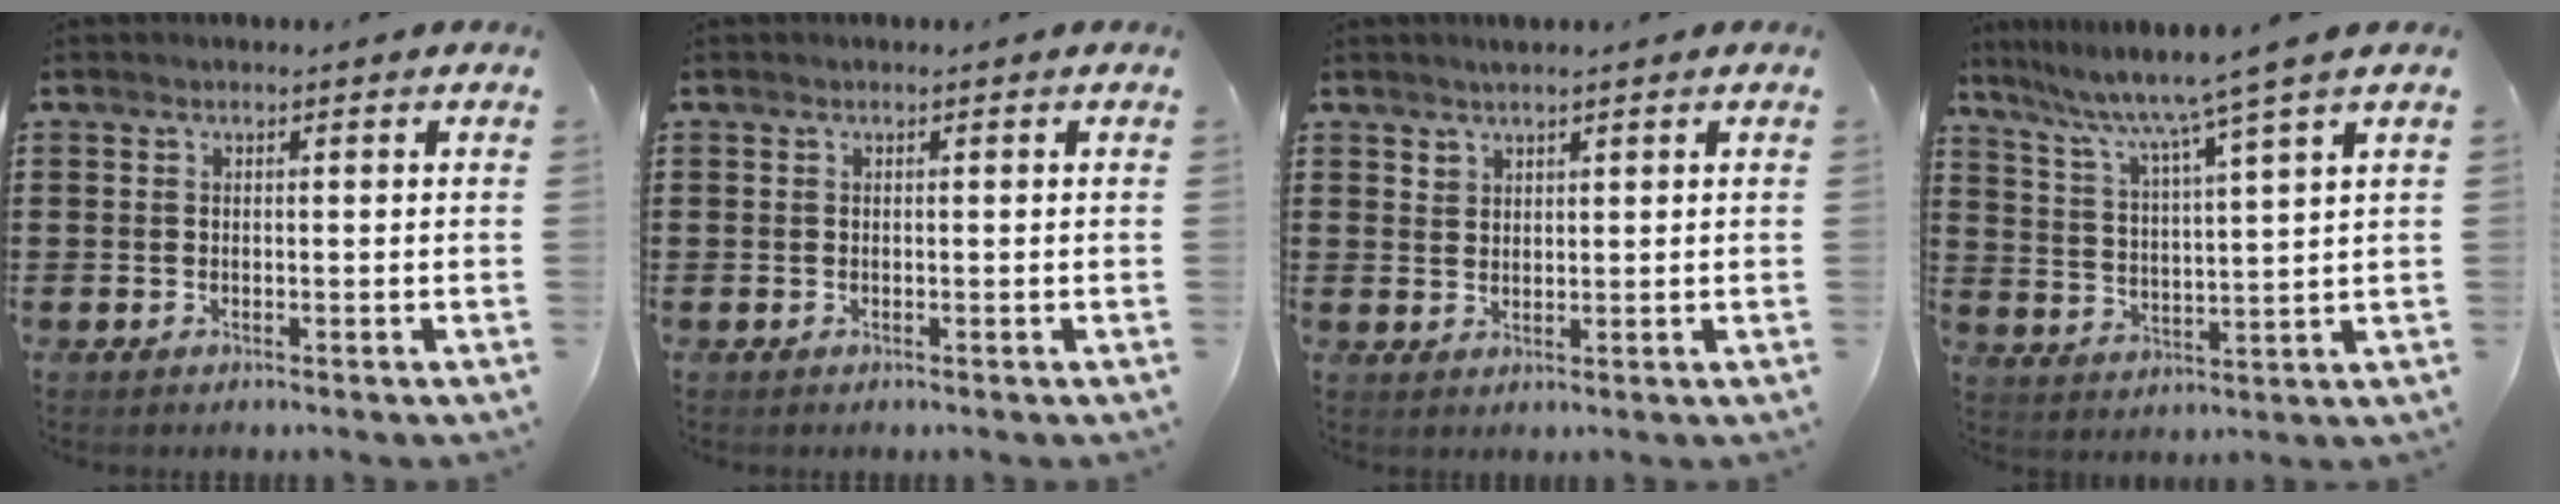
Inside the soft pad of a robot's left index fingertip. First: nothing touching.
{"total": 0.0}
{"total": 1.7, "force": [1.6, 0.6, 0.2], "torque": [-0.005, 0.001, 0.032]}
{"total": 6.7, "force": [5.4, -1.2, 3.8], "torque": [-0.096, -0.043, 0.081]}